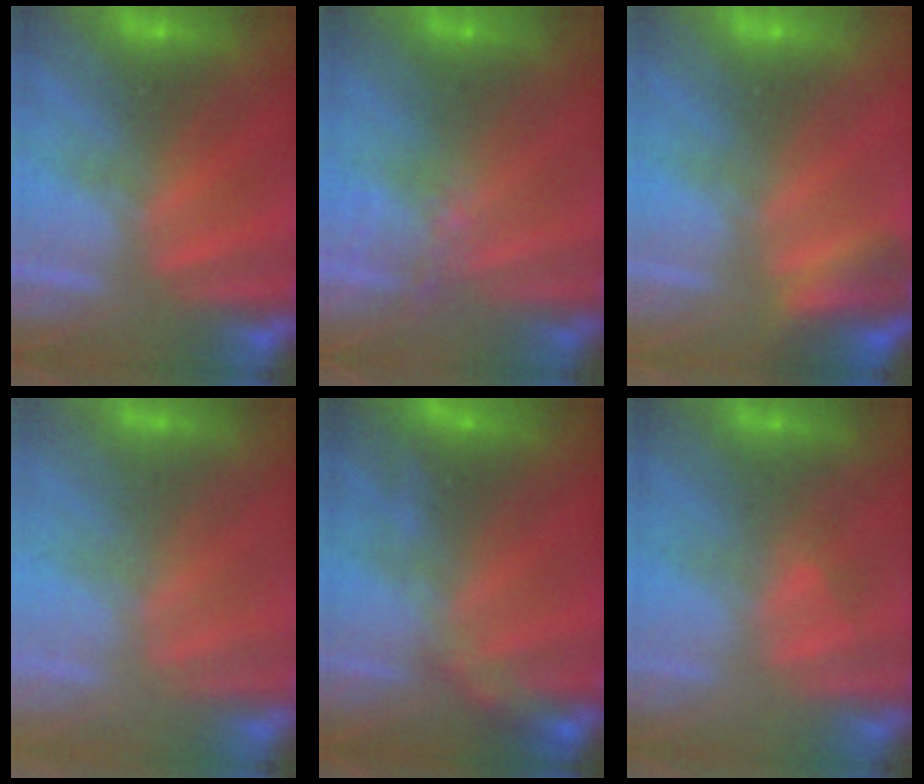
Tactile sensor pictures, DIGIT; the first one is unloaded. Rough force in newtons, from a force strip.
{"total": 4.1}
{"total": 2.7}
{"total": 2.3}
{"total": 2.7}
{"total": 2.4}